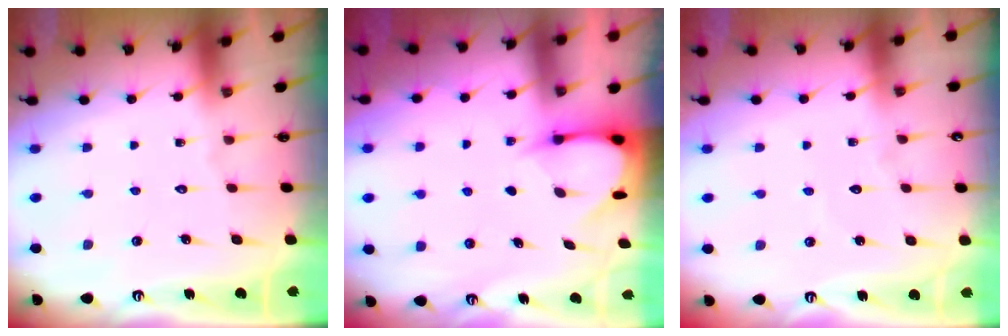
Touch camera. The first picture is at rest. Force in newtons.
{"total": 3.9, "press": 3.8, "slide": 0.4}
{"total": 2.9, "press": 2.9, "slide": 0.3}